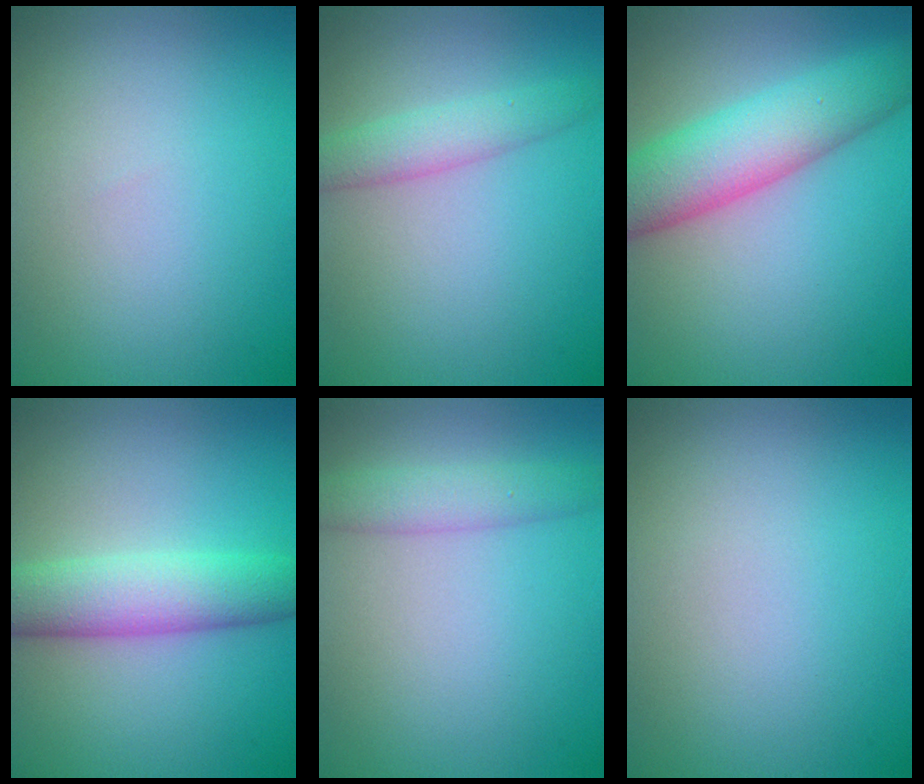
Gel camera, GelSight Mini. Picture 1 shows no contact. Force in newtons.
{"total": 2.7, "press": 2.6, "slide": 0.2}
{"total": 7.4, "press": 7.4, "slide": 0.2}
{"total": 5.6, "press": 5.6, "slide": 0.1}
{"total": 2.8, "press": 2.8, "slide": 0.1}
{"total": 0.0}